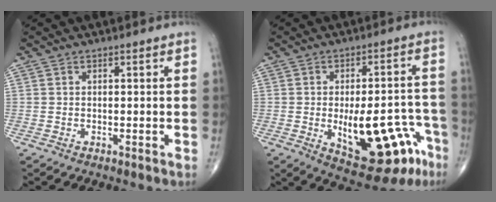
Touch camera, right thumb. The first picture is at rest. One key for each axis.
{"total": 18.1, "fx": -6.7, "fy": 7.8, "fz": 14.9, "tx": -0.168, "ty": 0.040, "tz": -0.071}